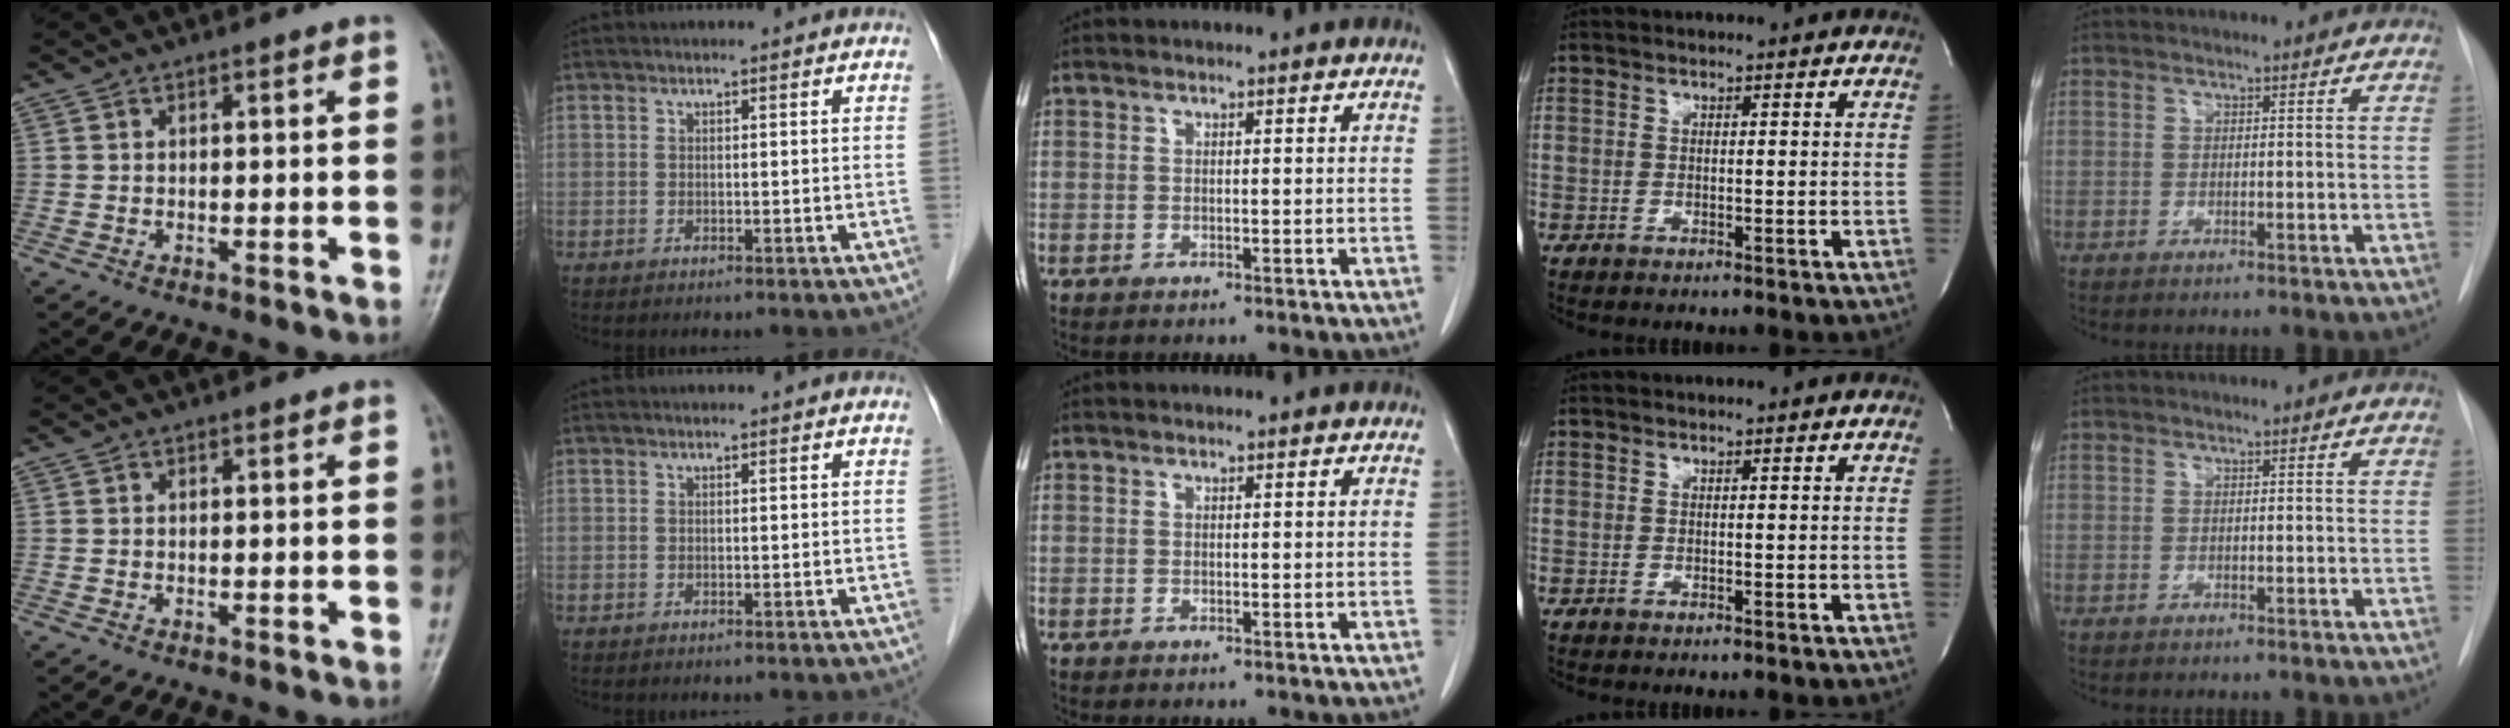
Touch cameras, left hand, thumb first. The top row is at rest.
{}